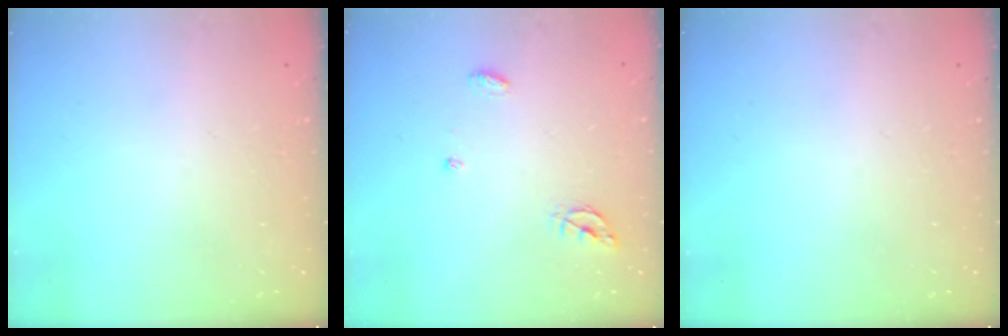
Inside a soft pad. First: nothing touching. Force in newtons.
{"total": 5.0, "press": 5.0, "slide": 0.5}
{"total": 0.0}